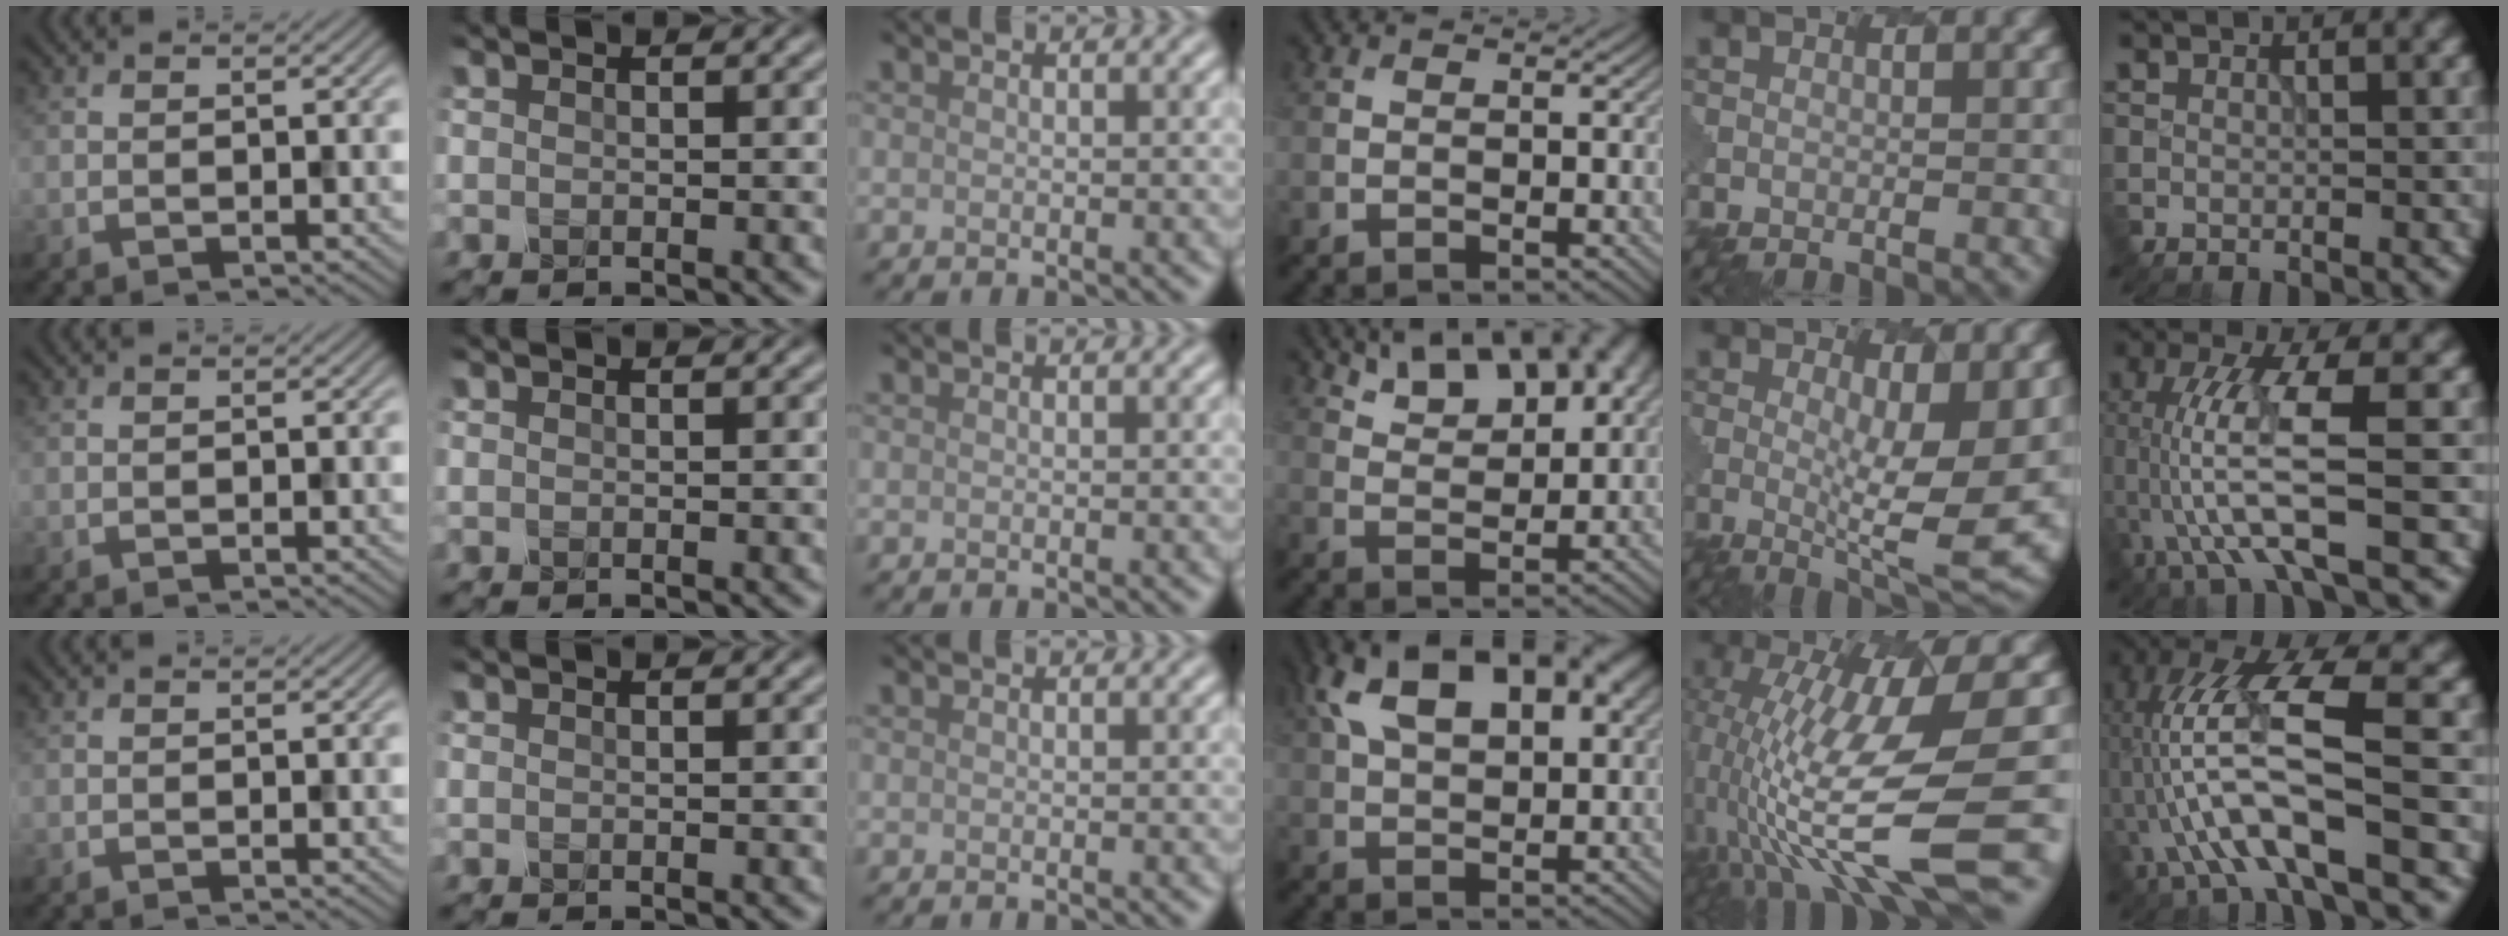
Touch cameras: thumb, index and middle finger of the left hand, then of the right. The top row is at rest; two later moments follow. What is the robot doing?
{"motion": "dispense", "object": "oil cruet"}